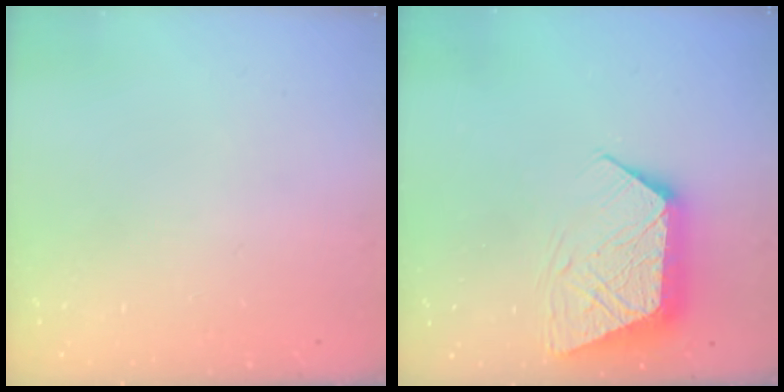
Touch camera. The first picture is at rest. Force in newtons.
{"total": 14.4, "press": 14.3, "slide": 1.0}